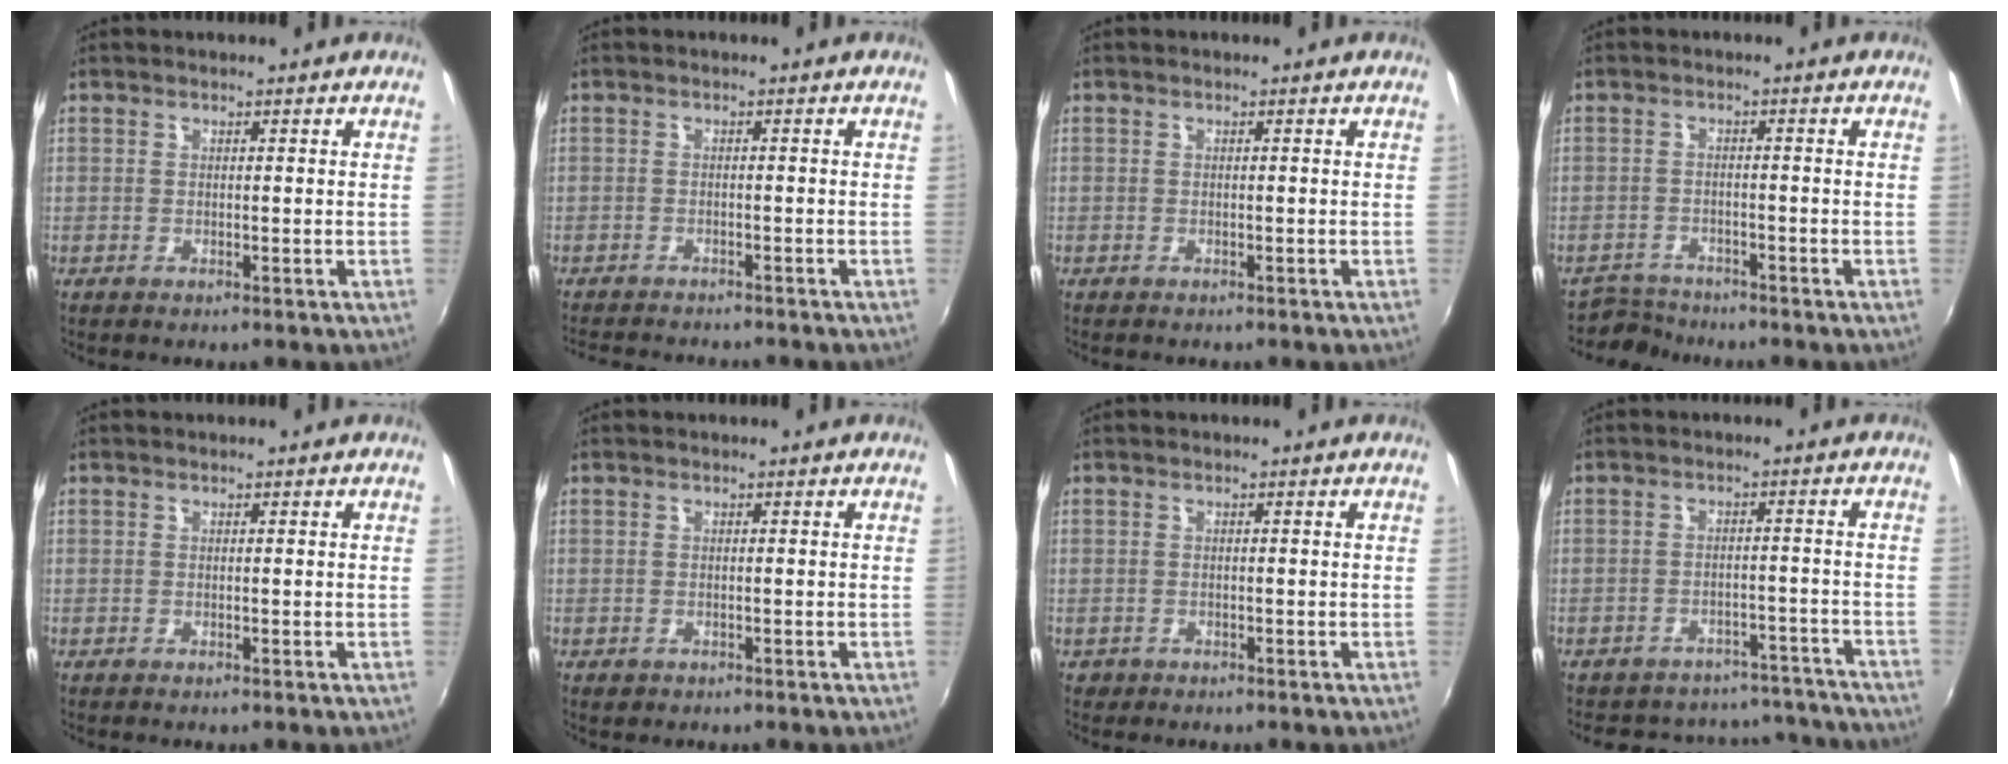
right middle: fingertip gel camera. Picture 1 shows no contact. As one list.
[{"total": 7.1, "force": [-6.6, 1.1, 2.4], "torque": [-0.060, -0.018, -0.101]}, {"total": 0.7, "force": [-0.6, 0.2, 0.2], "torque": [-0.005, -0.003, -0.011]}, {"total": 3.9, "force": [-3.7, 1.1, -0.4], "torque": [-0.006, 0.002, -0.069]}, {"total": 0.0}, {"total": 1.0, "force": [-0.5, 0.8, 0.3], "torque": [-0.007, -0.004, -0.007]}, {"total": 1.4, "force": [-0.7, 1.1, 0.3], "torque": [-0.010, -0.004, -0.010]}, {"total": 16.7, "force": [-14.9, 6.4, 3.6], "torque": [-0.077, 0.036, -0.173]}]